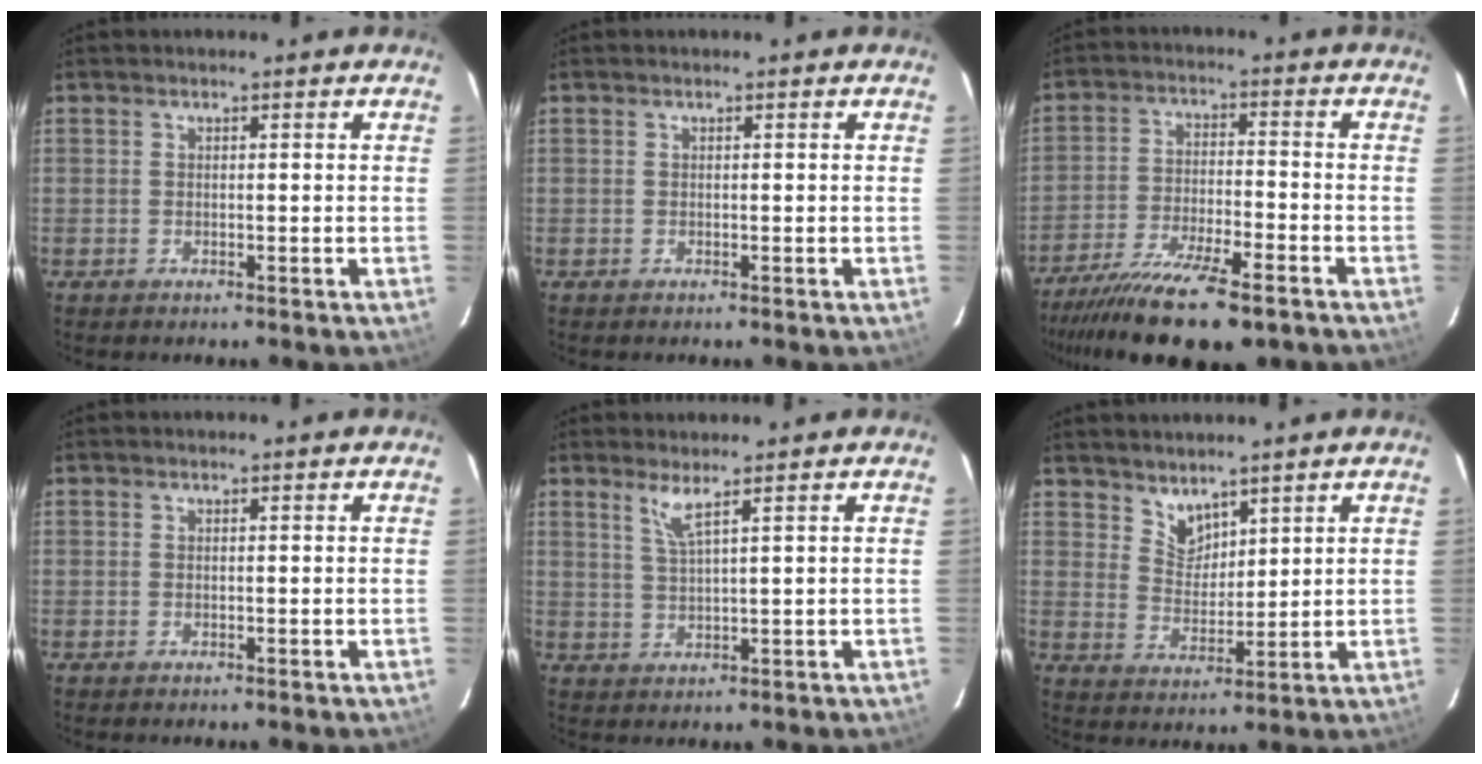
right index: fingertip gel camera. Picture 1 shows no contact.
{"total": 0.0}
{"total": 16.6, "force": [-12.8, 3.7, 9.9], "torque": [-0.202, -0.034, -0.217]}
{"total": 0.0}
{"total": 3.1, "force": [2.1, -0.5, 2.2], "torque": [-0.048, -0.009, 0.043]}
{"total": 5.0, "force": [4.2, 2.4, 1.0], "torque": [-0.010, 0.000, 0.083]}